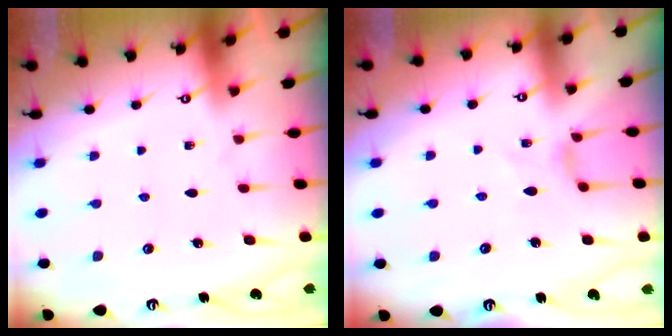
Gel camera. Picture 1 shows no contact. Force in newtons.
{"total": 1.5, "press": 1.4, "slide": 0.4}